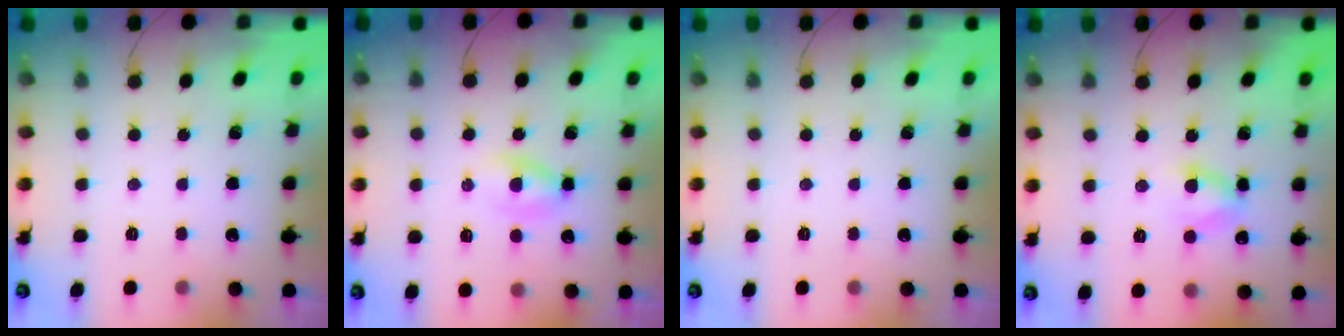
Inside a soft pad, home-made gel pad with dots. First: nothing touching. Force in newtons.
{"total": 2.7, "press": 2.5, "slide": 1.1}
{"total": 0.0}
{"total": 5.1, "press": 5.0, "slide": 0.5}